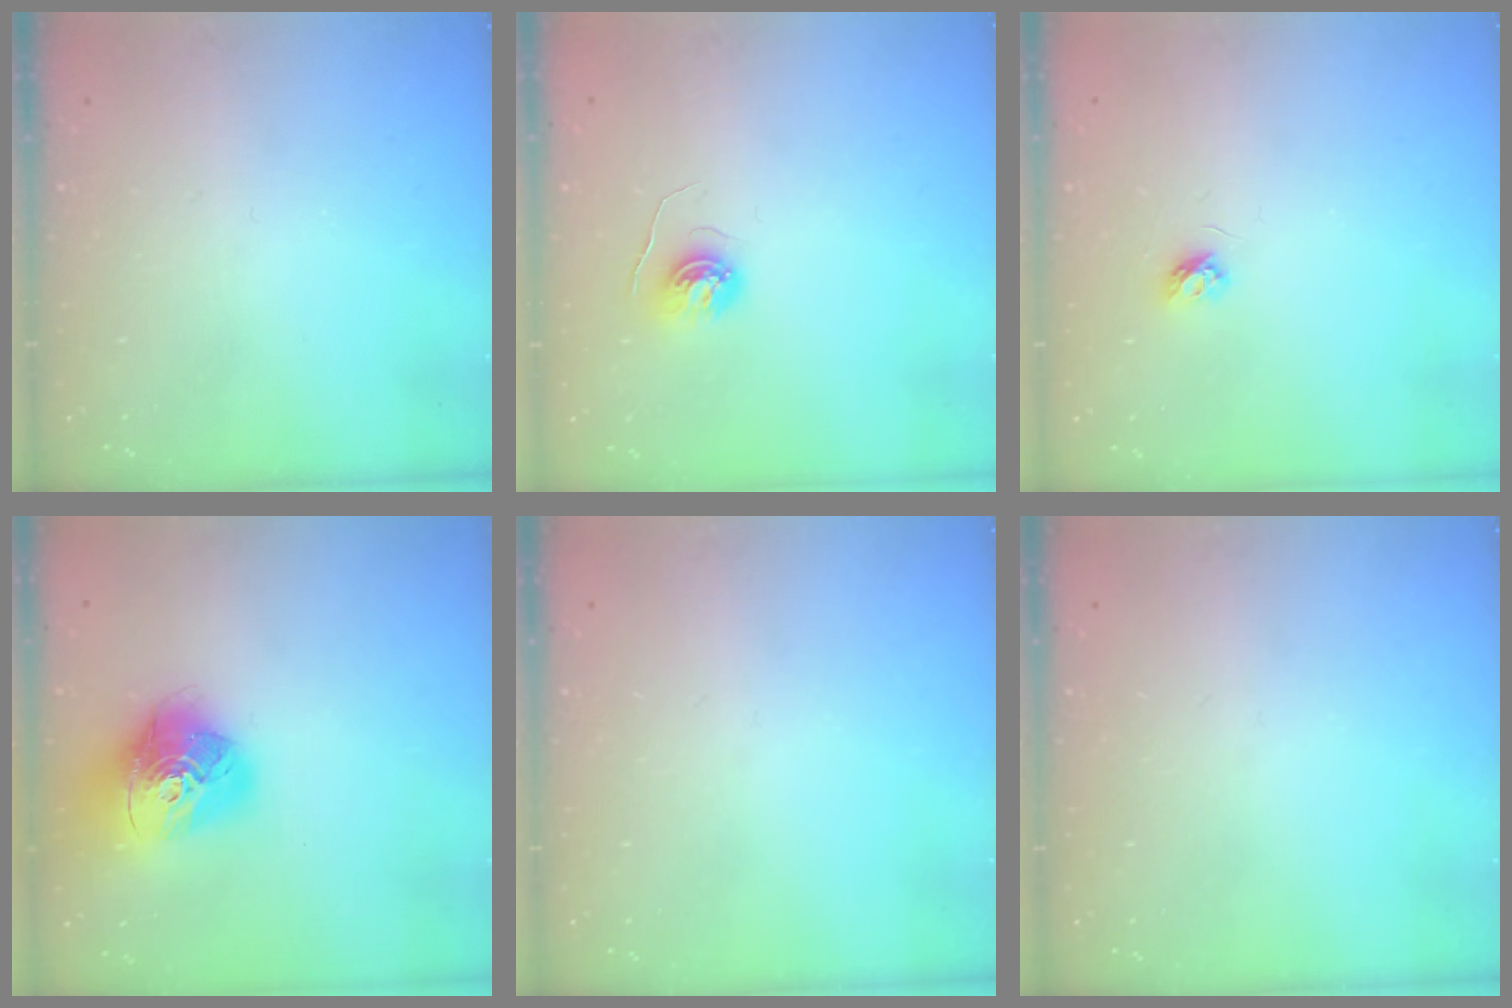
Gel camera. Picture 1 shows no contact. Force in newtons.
{"total": 5.0, "press": 5.0, "slide": 0.4}
{"total": 3.3, "press": 3.3, "slide": 0.3}
{"total": 17.1, "press": 17.0, "slide": 2.2}
{"total": 0.0}
{"total": 0.0}